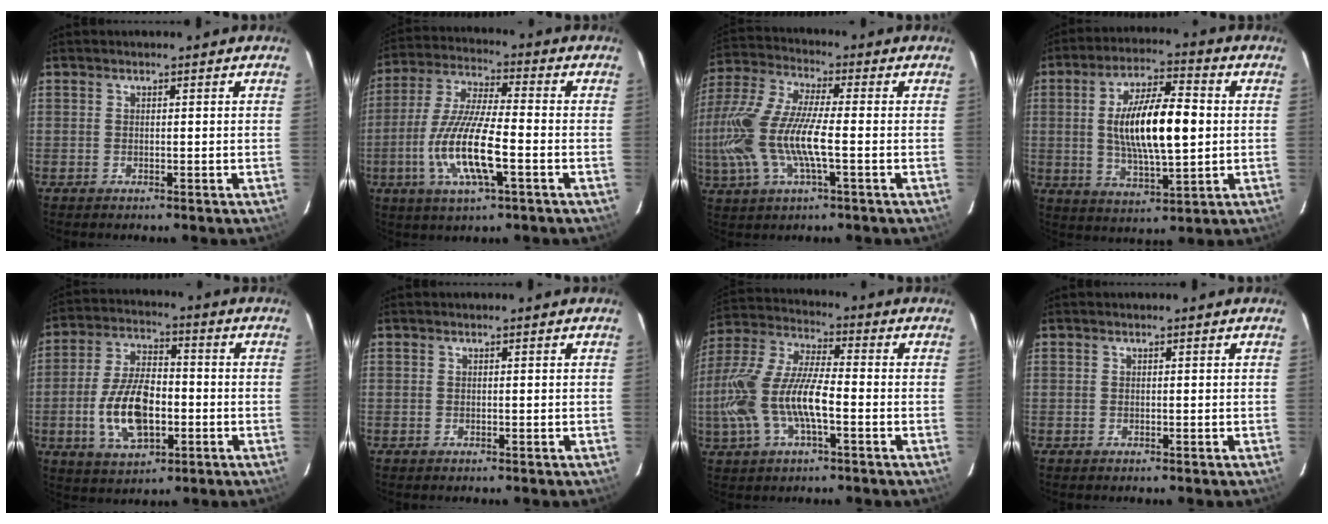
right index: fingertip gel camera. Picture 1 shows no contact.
{"total": 14.6, "force": [-4.5, 3.2, 13.5], "torque": [-0.280, -0.012, -0.085]}
{"total": 18.0, "force": [-2.9, 4.8, 17.1], "torque": [-0.344, -0.012, -0.061]}
{"total": 15.1, "force": [0.8, 5.0, 14.3], "torque": [-0.256, 0.006, 0.017]}
{"total": 13.9, "force": [-3.4, 7.4, 11.2], "torque": [-0.225, 0.006, -0.051]}
{"total": 0.0}
{"total": 16.7, "force": [-4.2, 5.8, 15.1], "torque": [-0.315, -0.003, -0.081]}
{"total": 0.0}